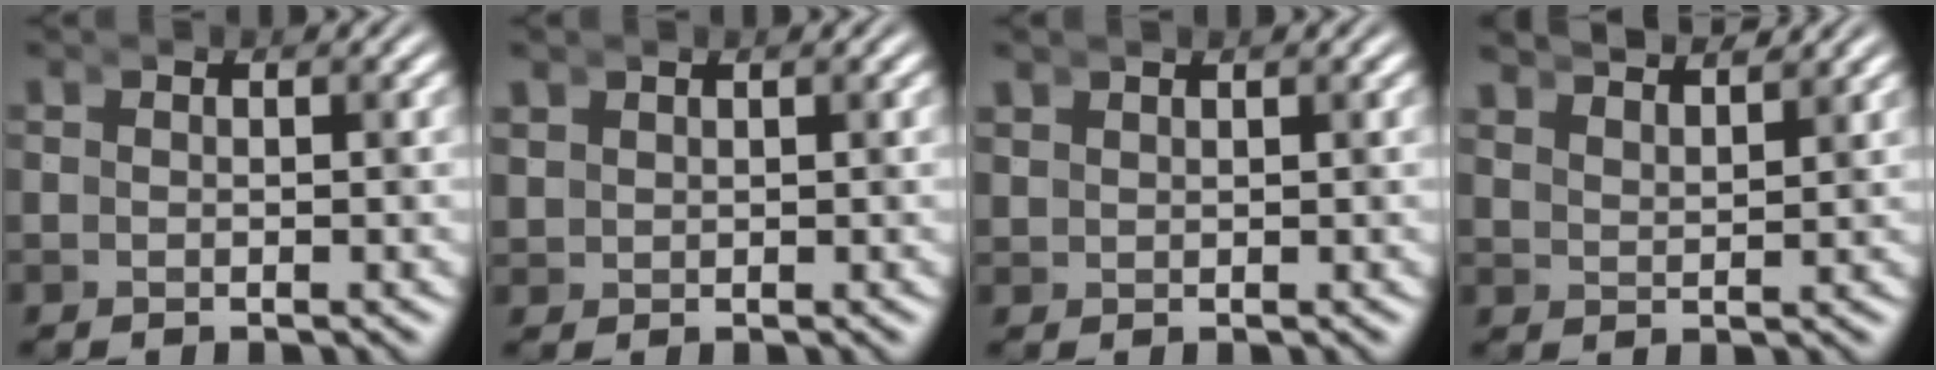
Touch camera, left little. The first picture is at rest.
{"total": 1.4, "force": [1.1, 0.8, 0.4], "torque": [-0.018, 0.002, 0.023]}
{"total": 1.5, "force": [1.3, 0.4, 0.4], "torque": [-0.011, 0.005, 0.025]}
{"total": 3.1, "force": [2.9, 0.6, 0.9], "torque": [-0.022, 0.003, 0.047]}